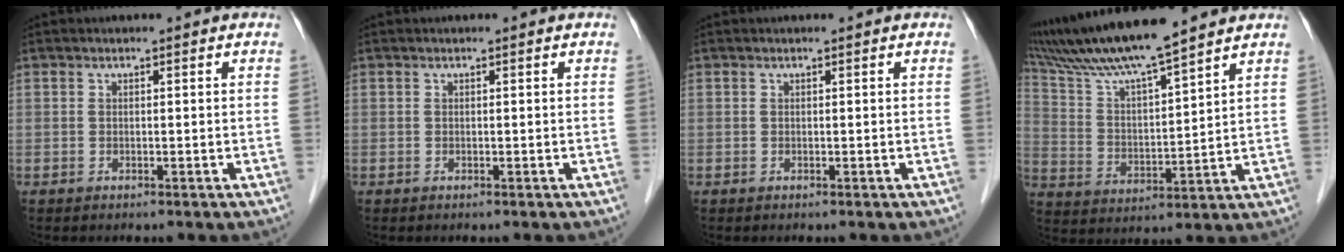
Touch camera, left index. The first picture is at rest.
{"total": 0.0}
{"total": 0.0}
{"total": 13.5, "force": [11.8, -0.5, 6.6], "torque": [-0.130, 0.014, 0.218]}